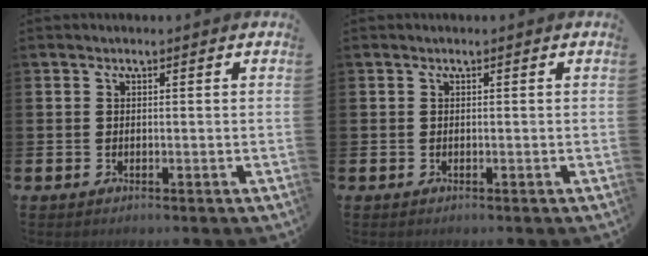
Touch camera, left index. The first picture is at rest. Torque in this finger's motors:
{"motor_torque": [0.00, 0.00, 0.00, 0.00]}